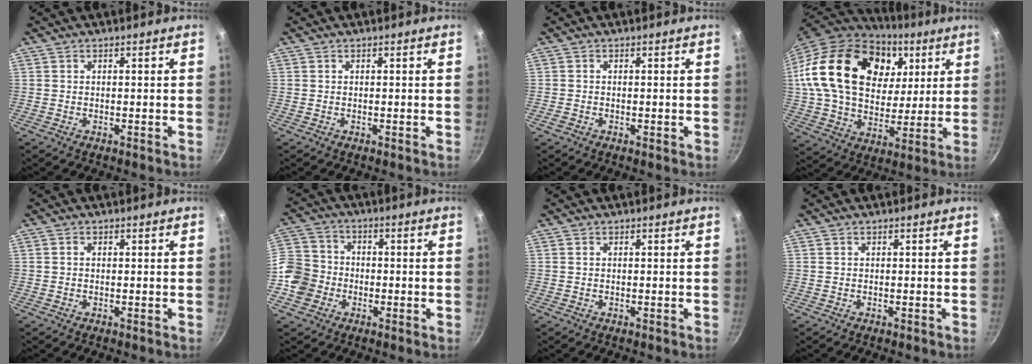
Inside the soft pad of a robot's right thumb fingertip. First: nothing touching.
{"total": 0.0}
{"total": 1.3, "force": [-0.5, 0.8, 0.9], "torque": [-0.013, 0.002, -0.011]}
{"total": 29.5, "force": [9.7, 20.0, 19.4], "torque": [-0.331, -0.009, 0.166]}
{"total": 0.7, "force": [0.1, 0.5, 0.4], "torque": [-0.007, 0.004, 0.000]}
{"total": 10.4, "force": [-3.0, 9.0, 4.2], "torque": [-0.053, 0.034, -0.074]}
{"total": 0.0}
{"total": 0.0}